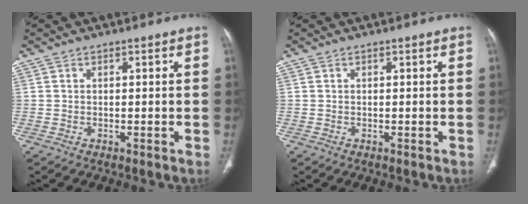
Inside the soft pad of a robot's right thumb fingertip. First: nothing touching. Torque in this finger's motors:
{"motor_torque": [-0.01, -0.01, -0.27, 0.05, 0.00]}